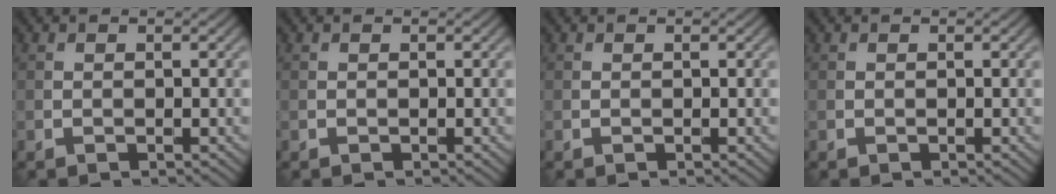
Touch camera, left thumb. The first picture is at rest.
{"total": 0.0}
{"total": 0.0}
{"total": 0.0}